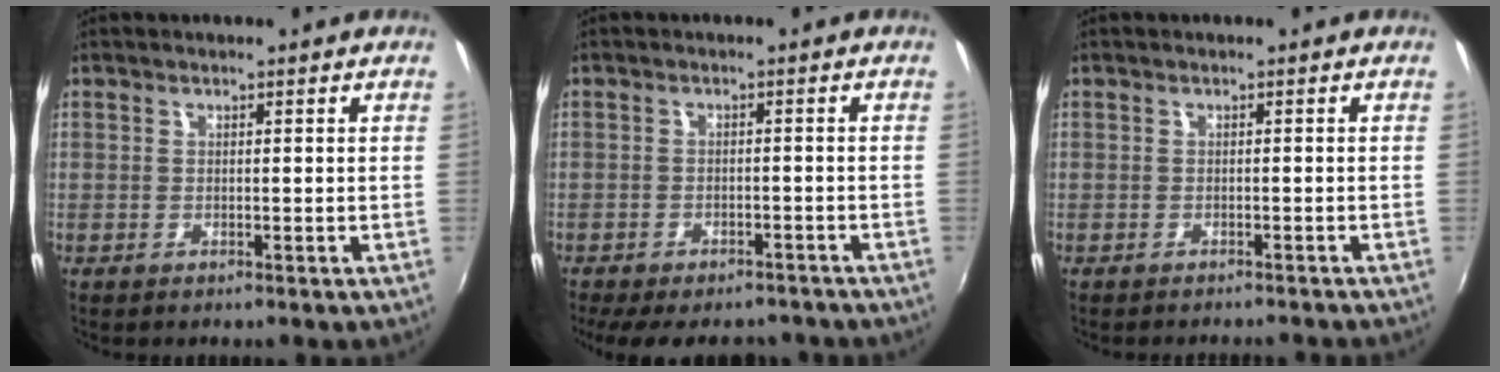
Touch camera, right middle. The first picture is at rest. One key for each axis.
{"total": 12.7, "fx": -10.4, "fy": 4.6, "fz": 5.6, "tx": -0.123, "ty": -0.021, "tz": -0.143}
{"total": 4.1, "fx": -3.9, "fy": 0.6, "fz": 1.4, "tx": -0.031, "ty": -0.010, "tz": -0.052}